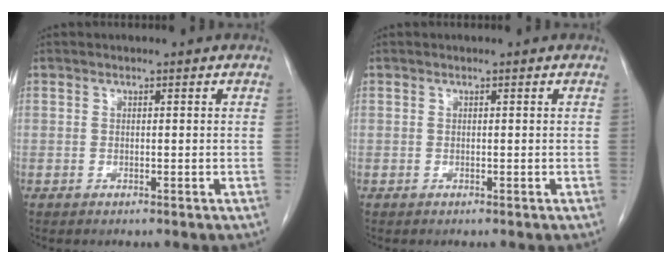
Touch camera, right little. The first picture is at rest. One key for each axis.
{"total": 0.0}